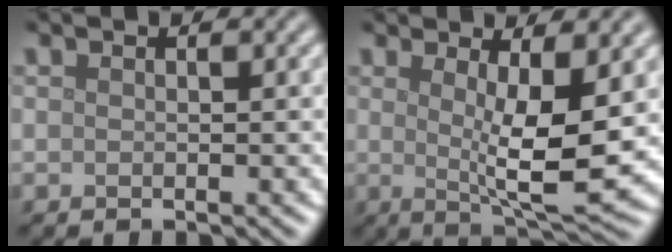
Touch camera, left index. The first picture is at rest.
{"total": 6.8, "force": [0.7, 1.5, 6.6], "torque": [-0.104, -0.017, 0.017]}